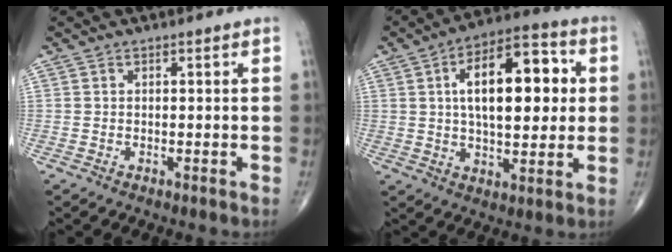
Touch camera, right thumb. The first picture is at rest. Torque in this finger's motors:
{"motor_torque": [1.64, 3.37, 1.64, 0.53, 0.42]}